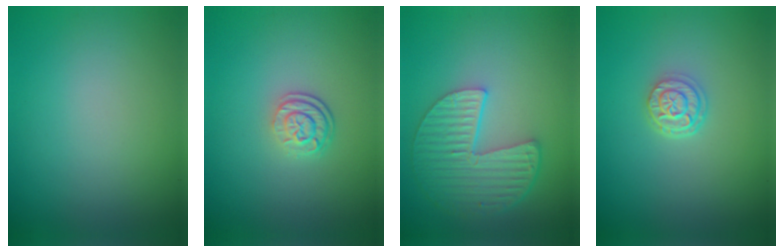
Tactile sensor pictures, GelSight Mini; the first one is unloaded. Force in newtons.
{"total": 2.7, "press": 2.0, "slide": 1.8}
{"total": 6.0, "press": 4.6, "slide": 3.8}
{"total": 2.7, "press": 2.2, "slide": 1.6}